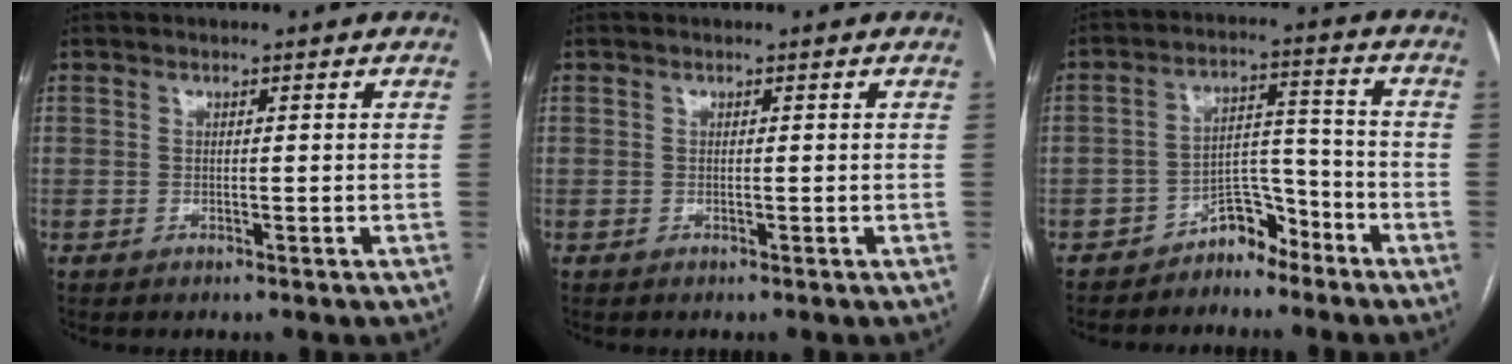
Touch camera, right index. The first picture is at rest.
{"total": 0.0}
{"total": 5.5, "force": [-4.6, 2.6, 1.6], "torque": [-0.014, 0.028, -0.078]}